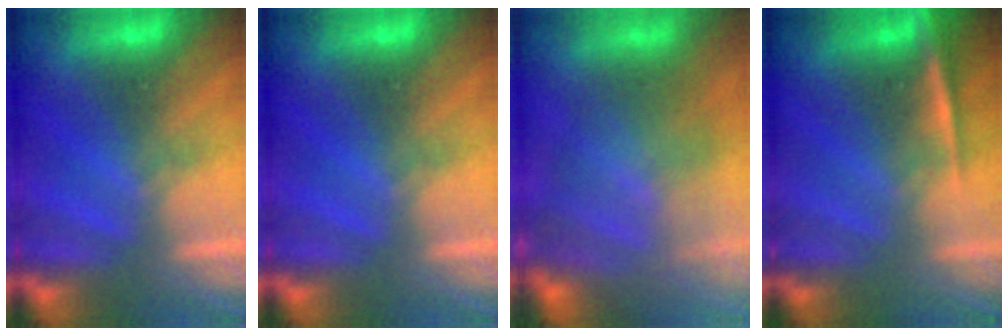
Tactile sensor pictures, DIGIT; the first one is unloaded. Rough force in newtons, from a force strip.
{"total": 0.0}
{"total": 6.6}
{"total": 2.3}